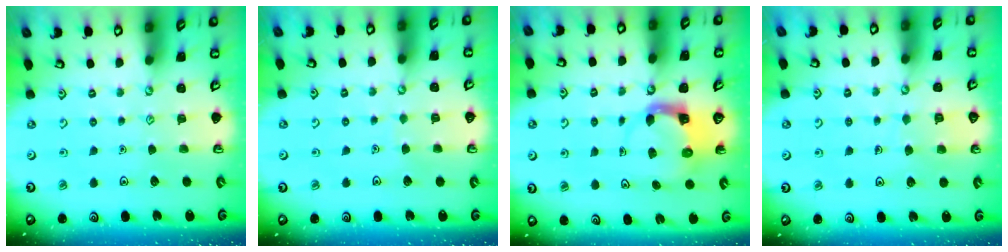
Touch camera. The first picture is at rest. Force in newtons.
{"total": 1.4, "press": 1.4, "slide": 0.1}
{"total": 3.9, "press": 3.9, "slide": 0.4}
{"total": 6.5, "press": 6.5, "slide": 0.4}